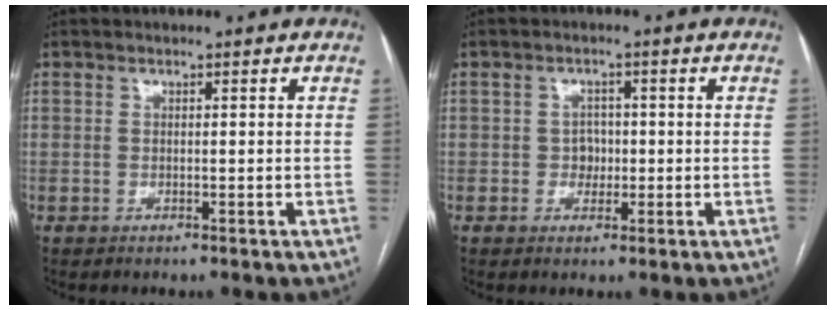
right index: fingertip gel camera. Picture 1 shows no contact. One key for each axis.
{"total": 2.4, "fx": -0.3, "fy": 2.1, "fz": 1.1, "tx": -0.007, "ty": 0.005, "tz": -0.005}